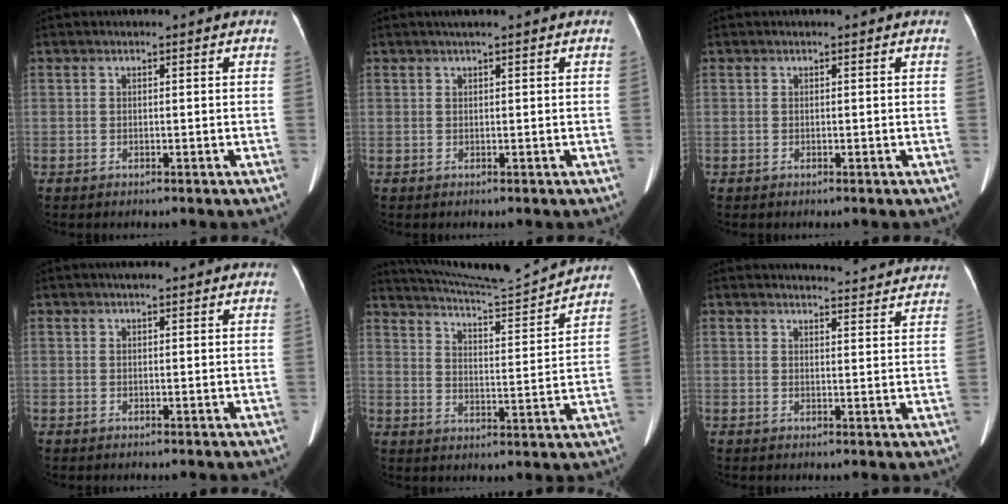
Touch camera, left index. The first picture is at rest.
{"total": 1.6, "force": [1.2, -0.1, 1.1], "torque": [-0.015, 0.014, 0.020]}
{"total": 0.0}
{"total": 3.1, "force": [2.4, 0.8, 1.7], "torque": [-0.019, 0.022, 0.032]}
{"total": 14.7, "force": [14.2, -1.4, 3.3], "torque": [-0.066, -0.031, 0.209]}
{"total": 12.4, "force": [12.2, 1.3, 1.9], "torque": [-0.001, -0.015, 0.122]}